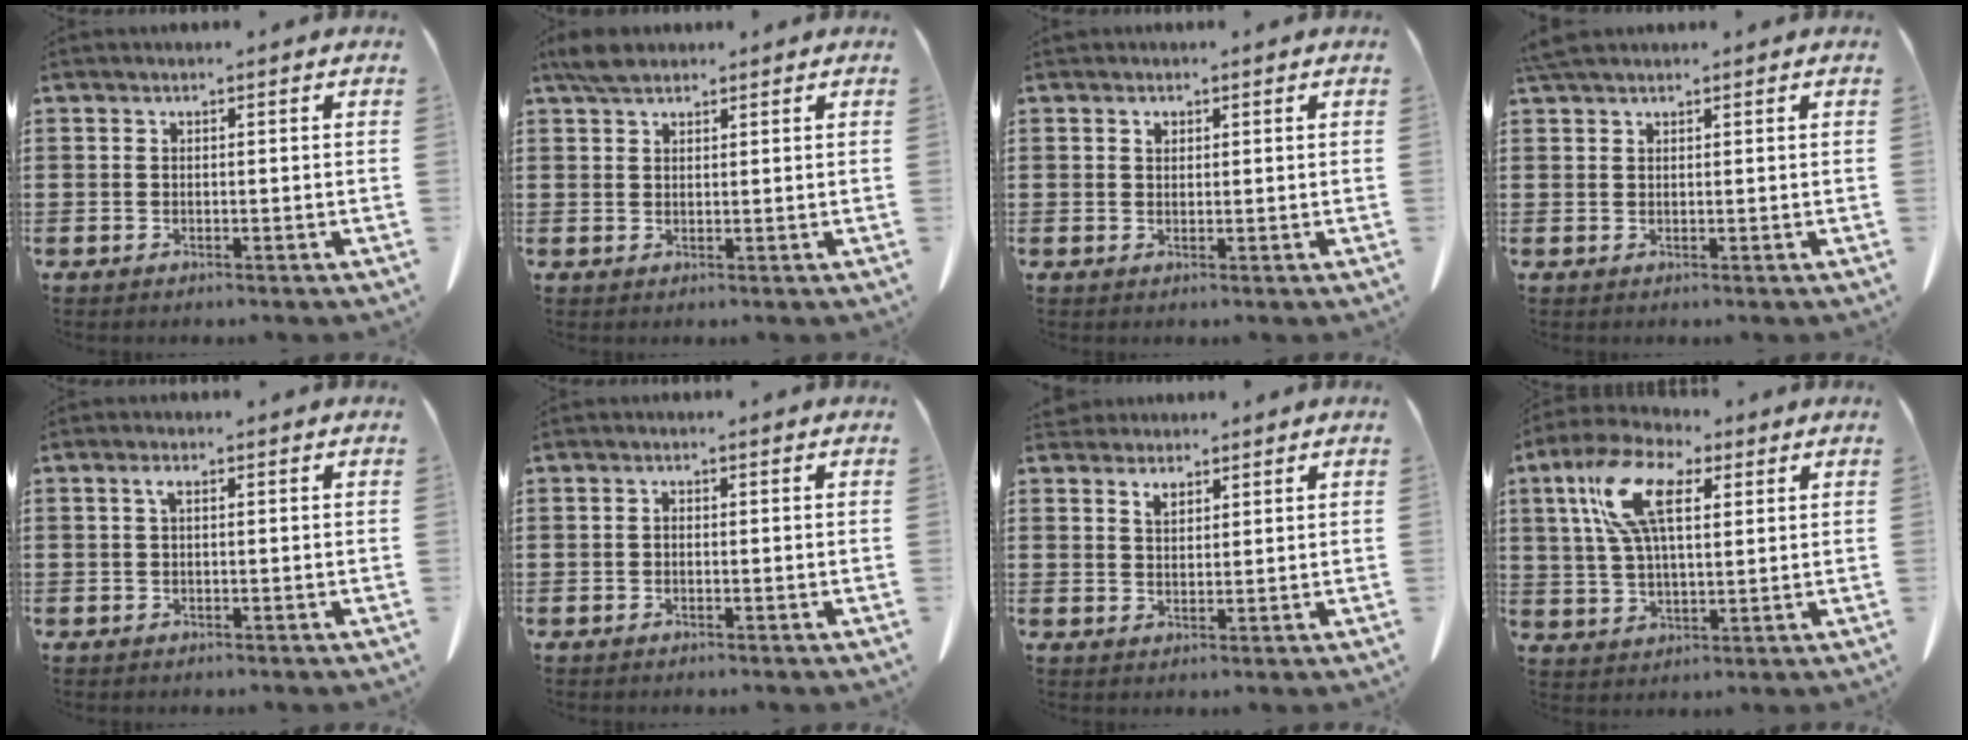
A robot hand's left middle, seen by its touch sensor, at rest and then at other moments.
{"total": 3.2, "force": [2.5, 1.2, 1.4], "torque": [-0.035, 0.005, 0.048]}
{"total": 1.2, "force": [0.7, 0.8, 0.5], "torque": [-0.005, -0.003, 0.013]}
{"total": 2.0, "force": [1.7, 0.4, 0.9], "torque": [-0.024, 0.001, 0.034]}
{"total": 1.7, "force": [0.2, 0.6, 1.6], "torque": [-0.041, 0.001, 0.001]}
{"total": 0.6, "force": [-0.3, 0.3, 0.5], "torque": [-0.012, -0.003, -0.004]}
{"total": 2.6, "force": [2.1, 1.3, 0.8], "torque": [-0.023, 0.004, 0.040]}
{"total": 12.4, "force": [5.2, 5.4, 9.9], "torque": [-0.219, 0.007, 0.090]}